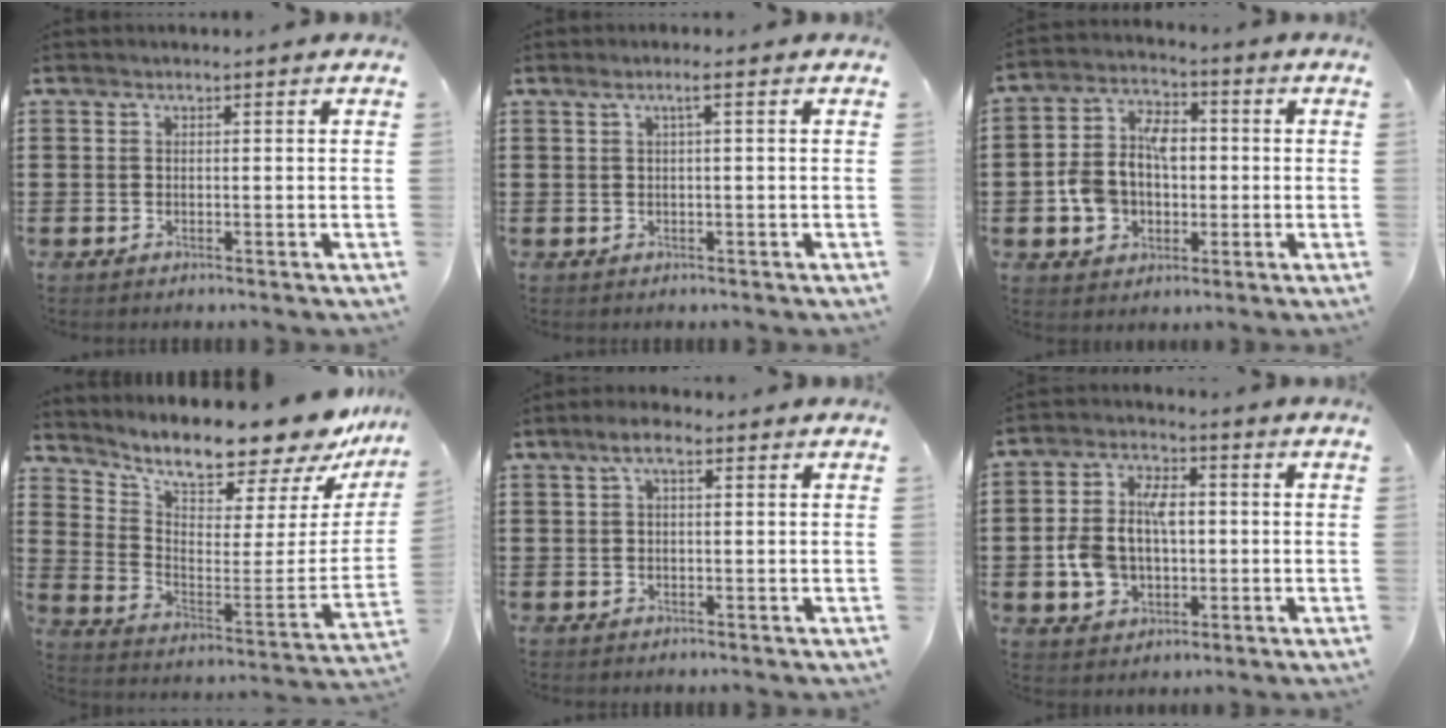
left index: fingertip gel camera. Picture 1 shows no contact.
{"total": 1.8, "force": [0.4, 0.0, 1.7], "torque": [-0.032, 0.003, 0.004]}
{"total": 8.7, "force": [-0.5, 6.8, 5.4], "torque": [-0.134, 0.016, -0.010]}
{"total": 10.7, "force": [9.6, 1.4, 4.5], "torque": [-0.092, -0.096, 0.156]}
{"total": 3.2, "force": [1.1, 1.2, 2.8], "torque": [-0.057, 0.009, 0.017]}
{"total": 8.6, "force": [-0.4, 6.0, 6.2], "torque": [-0.148, 0.013, -0.011]}